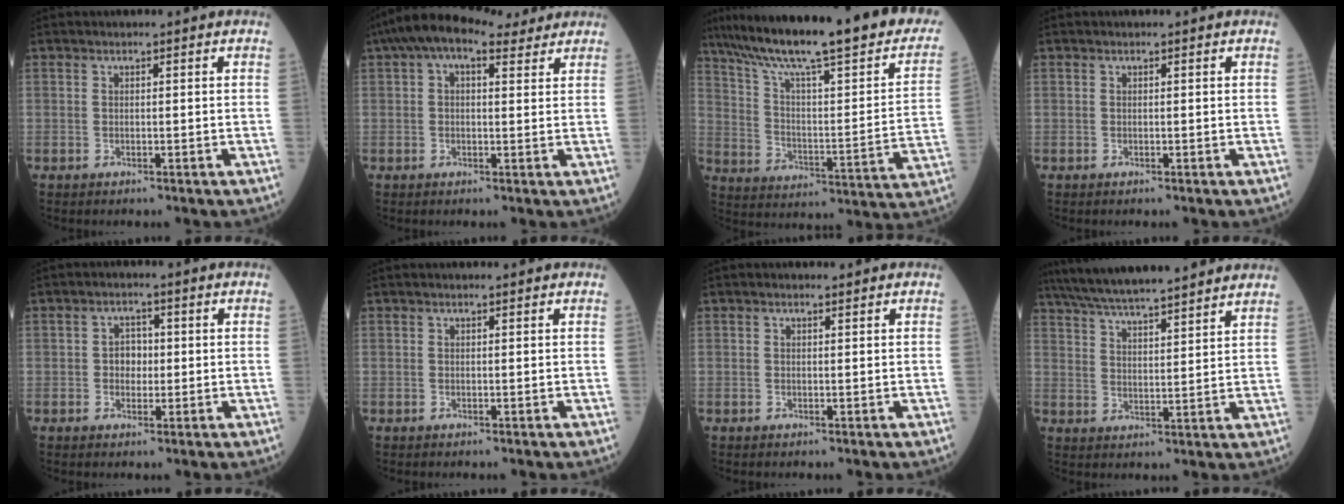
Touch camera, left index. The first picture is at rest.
{"total": 8.0, "force": [5.3, 3.6, 4.9], "torque": [-0.094, 0.048, 0.086]}
{"total": 29.5, "force": [23.2, 3.4, 17.8], "torque": [-0.281, -0.029, 0.318]}
{"total": 0.0}
{"total": 2.9, "force": [0.0, 2.1, 1.9], "torque": [-0.028, 0.008, 0.000]}
{"total": 0.7, "force": [0.7, 0.0, 0.3], "torque": [-0.008, 0.005, 0.011]}
{"total": 0.6, "force": [0.4, 0.2, 0.3], "torque": [-0.012, 0.000, 0.005]}
{"total": 18.2, "force": [16.0, 1.4, 8.6], "torque": [-0.149, 0.035, 0.242]}